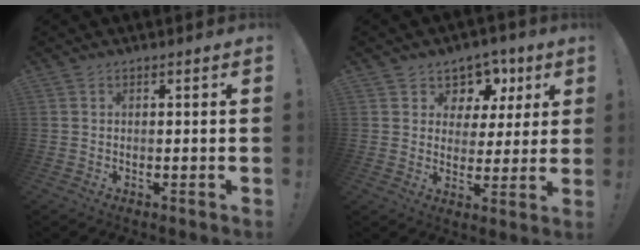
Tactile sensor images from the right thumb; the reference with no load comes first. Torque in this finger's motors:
{"motor_torque": [-0.27, 0.86, -0.05, 0.05, 0.00]}